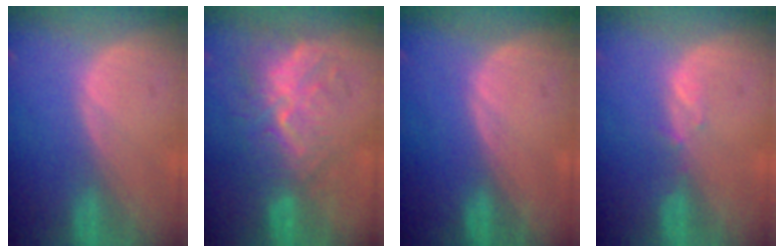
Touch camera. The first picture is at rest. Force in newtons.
{"total": 10.0, "press": 8.7, "slide": 5.1}
{"total": 0.0}
{"total": 1.1, "press": 1.1, "slide": 0.2}